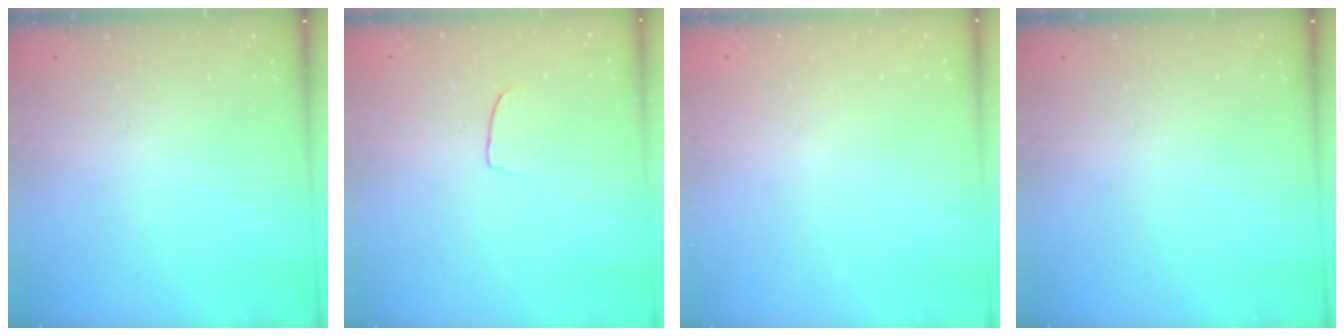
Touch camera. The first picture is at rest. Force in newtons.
{"total": 5.9, "press": 5.9, "slide": 0.4}
{"total": 0.0}
{"total": 0.0}